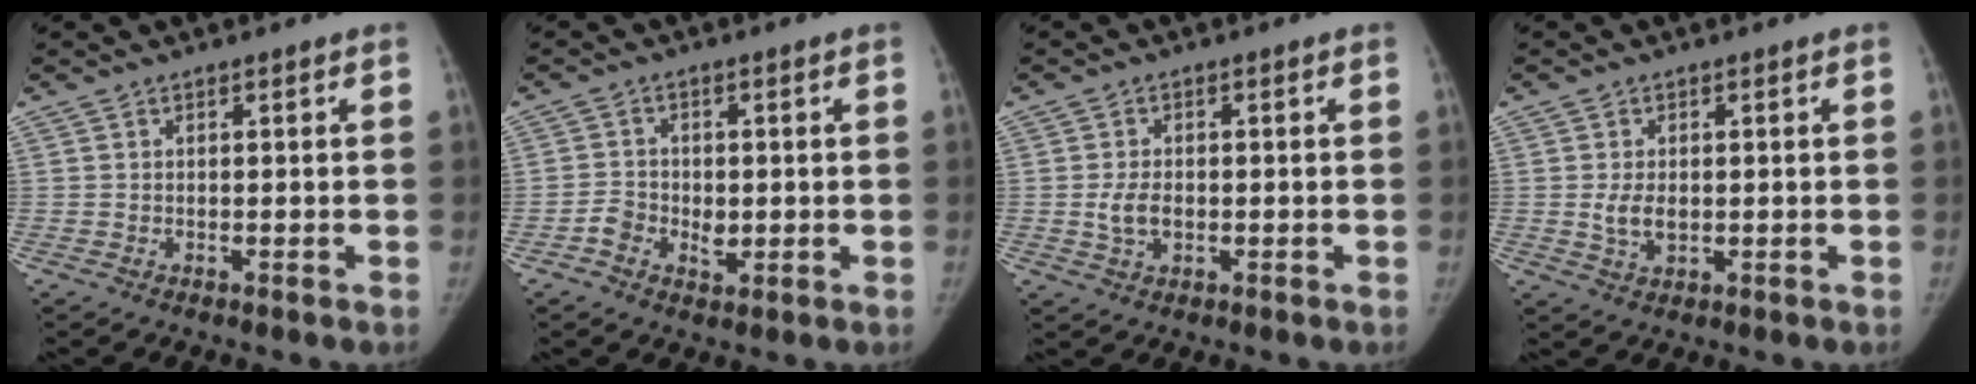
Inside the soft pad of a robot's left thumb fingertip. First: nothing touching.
{"total": 5.0, "force": [-1.2, 3.9, 2.8], "torque": [-0.032, 0.009, -0.023]}
{"total": 4.4, "force": [-0.6, 2.9, 3.2], "torque": [-0.058, 0.004, -0.009]}
{"total": 4.2, "force": [-0.2, 2.7, 3.2], "torque": [-0.057, -0.003, 0.002]}